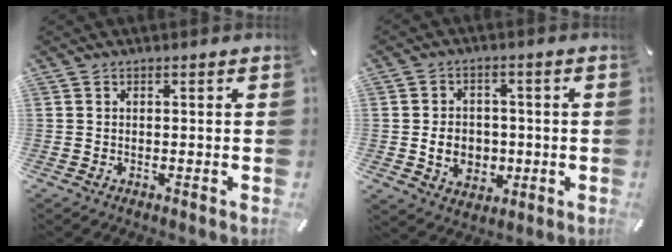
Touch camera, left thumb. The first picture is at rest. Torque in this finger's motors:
{"motor_torque": [-0.57, 0.94, 0.73, -0.10, 0.05]}